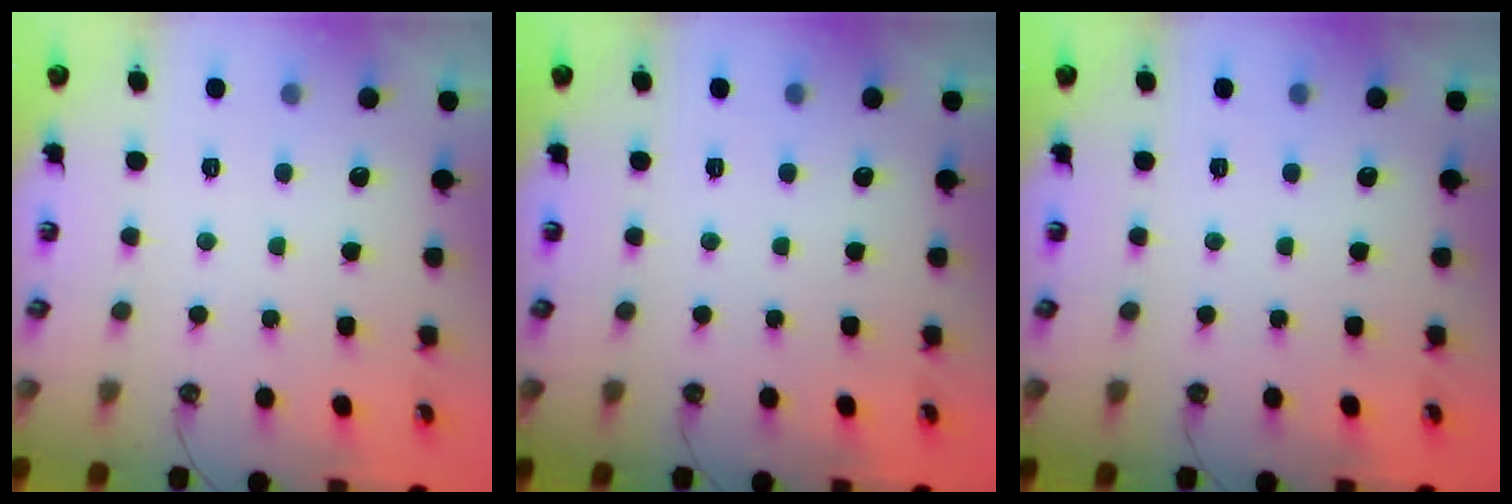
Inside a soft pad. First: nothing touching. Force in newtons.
{"total": 0.0}
{"total": 0.0}